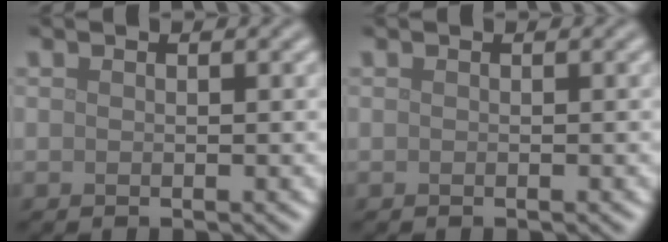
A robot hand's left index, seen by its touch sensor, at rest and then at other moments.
{"total": 0.0}